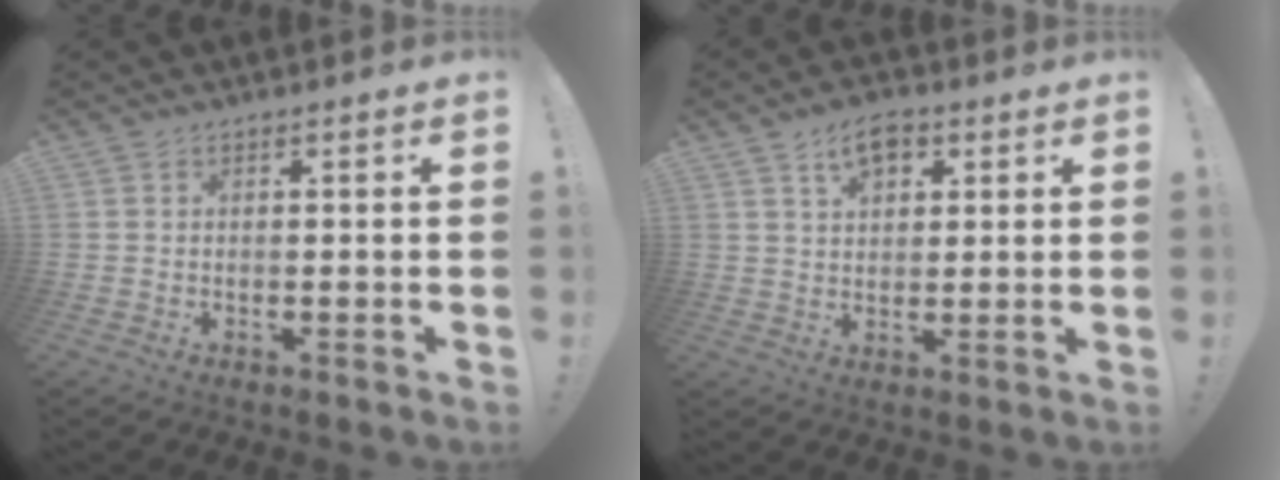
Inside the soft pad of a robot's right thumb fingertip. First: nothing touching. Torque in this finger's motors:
{"motor_torque": [-0.46, 0.57, -0.03, -0.03, 0.19]}